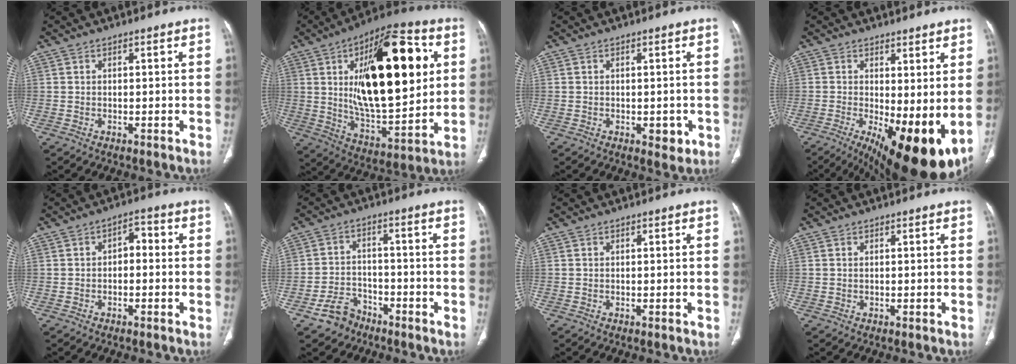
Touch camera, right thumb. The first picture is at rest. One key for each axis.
{"total": 30.1, "fx": 6.7, "fy": 12.9, "fz": 26.3, "tx": -0.383, "ty": -0.018, "tz": 0.103}
{"total": 2.8, "fx": -0.8, "fy": 1.7, "fz": 2.1, "tx": -0.014, "ty": -0.001, "tz": -0.003}
{"total": 14.8, "fx": -1.9, "fy": 5.4, "fz": 13.6, "tx": -0.208, "ty": -0.027, "tz": -0.007}
{"total": 3.5, "fx": -0.3, "fy": 2.2, "fz": 2.7, "tx": -0.023, "ty": 0.019, "tz": -0.014}
{"total": 6.0, "fx": -4.1, "fy": 4.1, "fz": 1.3, "tx": -0.010, "ty": 0.030, "tz": -0.073}
{"total": 0.0}
{"total": 0.0}